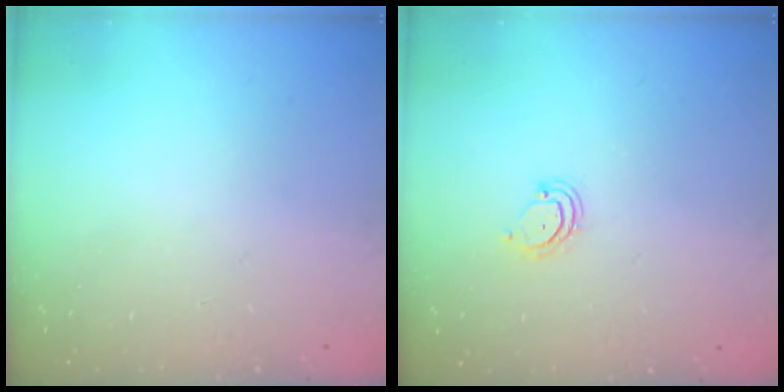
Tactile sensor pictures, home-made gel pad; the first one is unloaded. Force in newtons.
{"total": 4.2, "press": 4.1, "slide": 0.5}